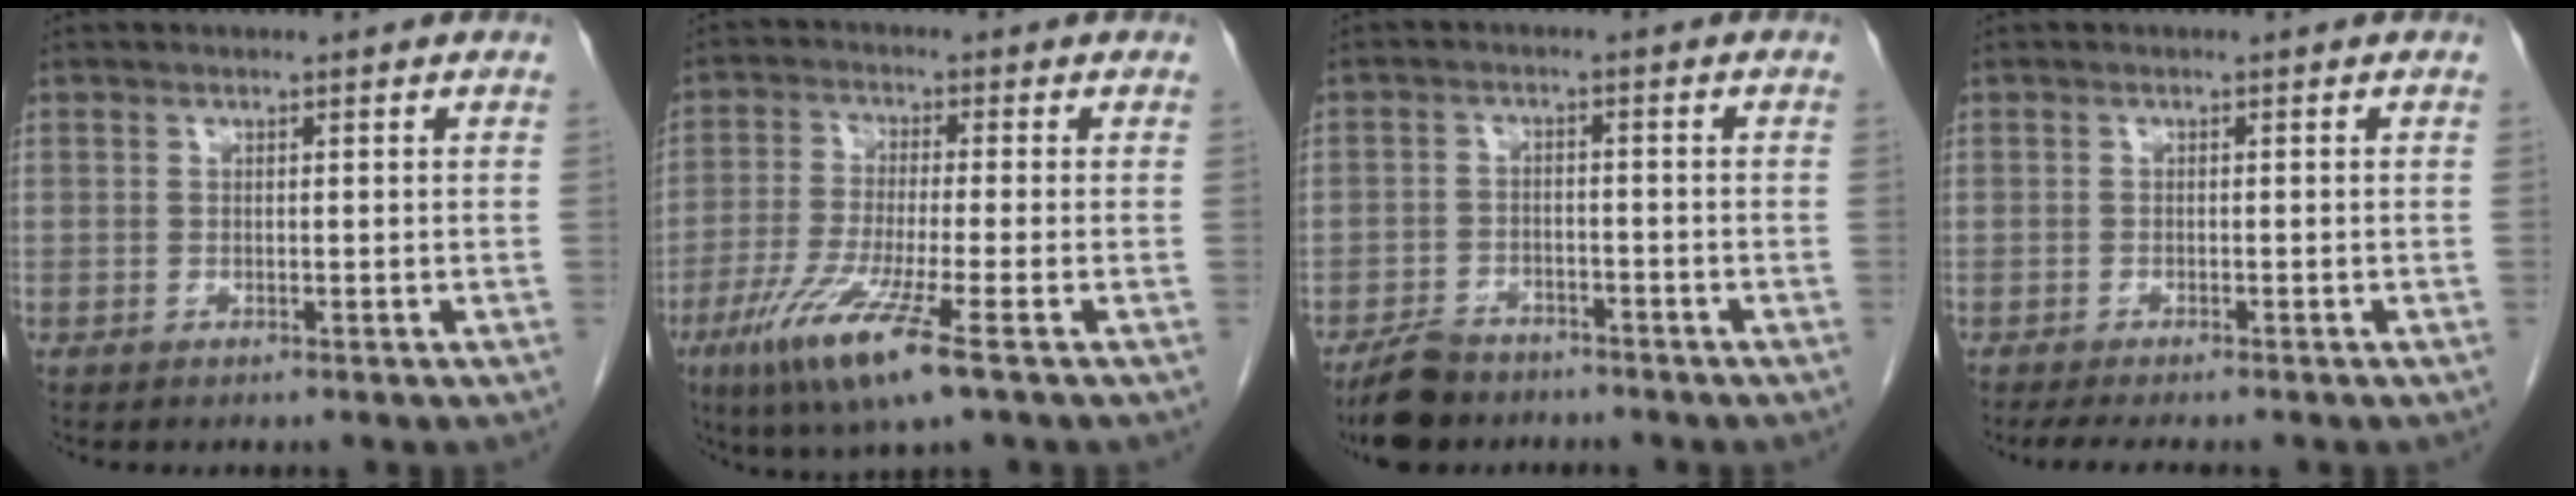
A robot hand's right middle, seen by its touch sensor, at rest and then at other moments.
{"total": 10.3, "force": [-5.2, 0.0, 8.9], "torque": [-0.182, -0.033, -0.096]}
{"total": 6.3, "force": [-5.2, 2.7, 2.2], "torque": [-0.051, -0.007, -0.093]}
{"total": 5.1, "force": [-4.2, 0.7, 2.7], "torque": [-0.036, -0.012, -0.061]}